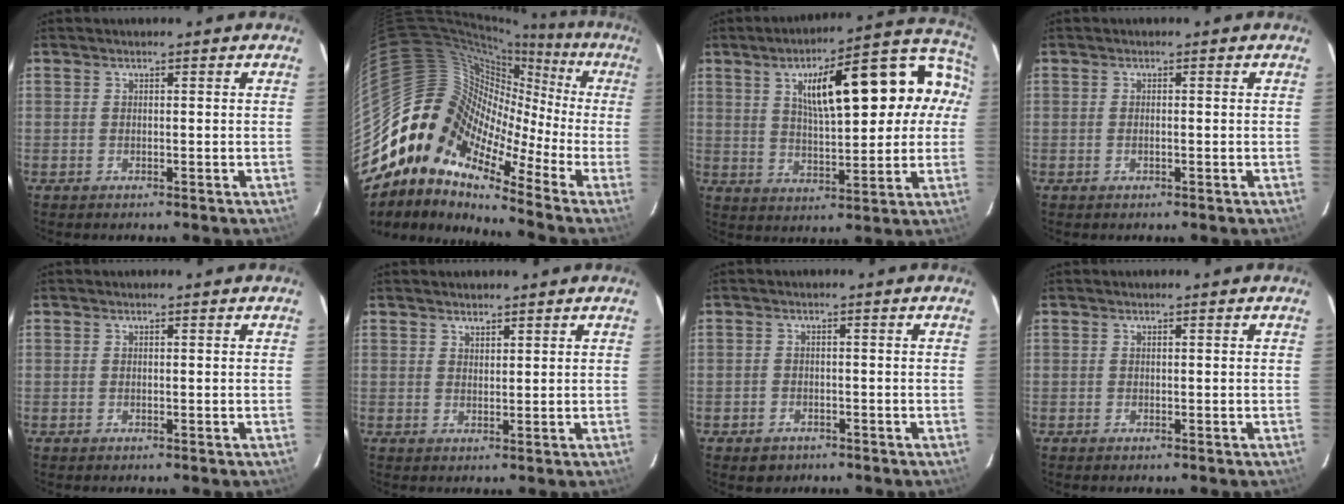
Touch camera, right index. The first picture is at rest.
{"total": 10.4, "force": [-3.5, 7.9, 5.7], "torque": [-0.077, 0.004, -0.102]}
{"total": 20.3, "force": [4.8, 7.2, 18.3], "torque": [-0.275, 0.053, 0.088]}
{"total": 0.6, "force": [-0.2, 0.2, 0.5], "torque": [-0.010, -0.001, -0.005]}
{"total": 0.0}
{"total": 1.6, "force": [1.4, 0.7, 0.3], "torque": [-0.003, 0.002, 0.025]}
{"total": 3.2, "force": [-2.0, 2.4, 0.6], "torque": [-0.022, 0.003, -0.028]}
{"total": 0.0}